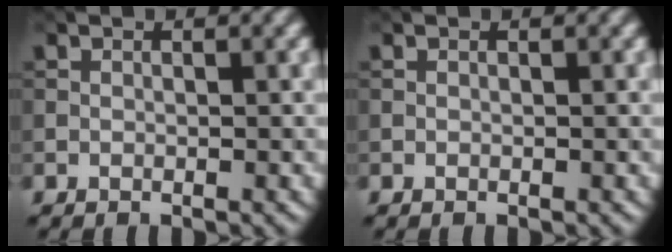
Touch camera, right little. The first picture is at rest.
{"total": 0.0}